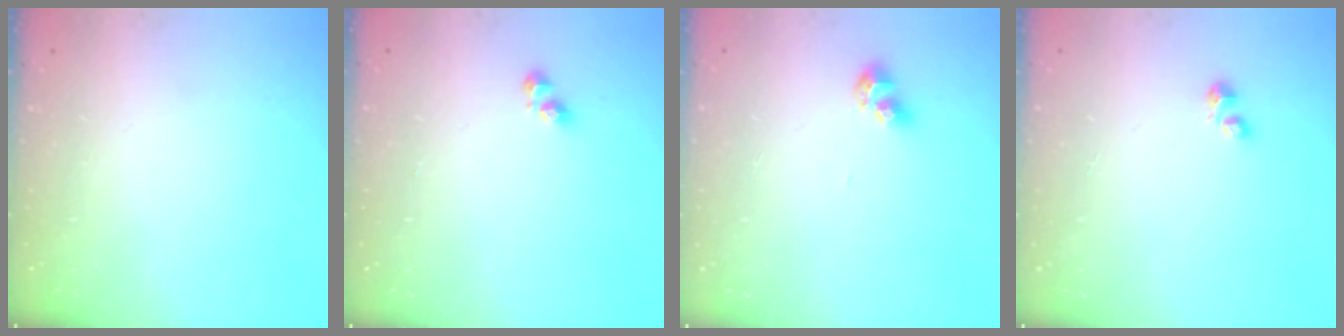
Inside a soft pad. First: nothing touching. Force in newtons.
{"total": 2.8, "press": 2.8, "slide": 0.3}
{"total": 5.4, "press": 5.3, "slide": 1.1}
{"total": 2.9, "press": 2.8, "slide": 0.6}